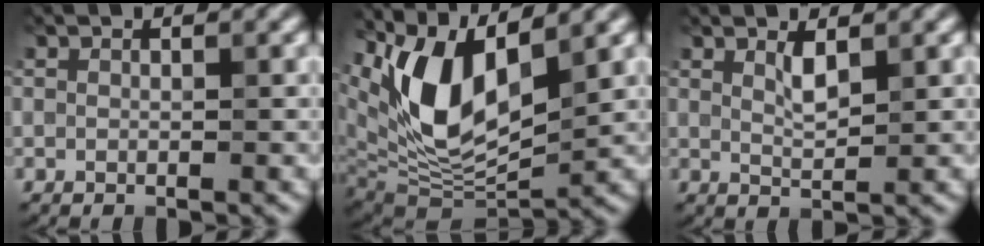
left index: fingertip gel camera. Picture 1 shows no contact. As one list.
[{"total": 10.7, "force": [4.4, 4.8, 8.5], "torque": [-0.170, -0.008, 0.084]}, {"total": 1.7, "force": [1.0, 0.4, 1.3], "torque": [-0.026, -0.002, 0.018]}]